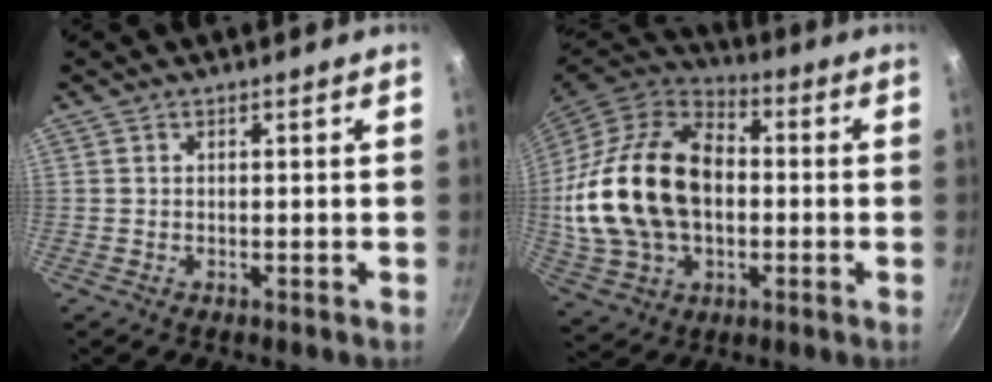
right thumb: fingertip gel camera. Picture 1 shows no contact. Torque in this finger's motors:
{"motor_torque": [-0.63, 2.33, 2.08, -0.69, 0.41]}